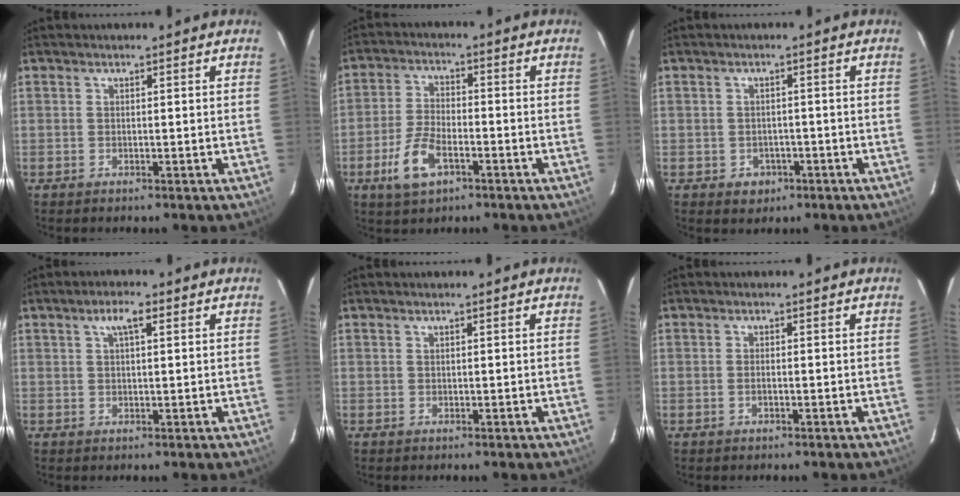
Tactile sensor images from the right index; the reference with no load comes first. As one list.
[{"total": 8.5, "force": [-4.1, 4.0, 6.3], "torque": [-0.143, -0.001, -0.073]}, {"total": 3.4, "force": [-1.4, 3.0, 0.7], "torque": [-0.019, 0.006, -0.011]}, {"total": 3.3, "force": [1.4, 1.1, 2.8], "torque": [-0.051, 0.010, 0.025]}, {"total": 0.0}, {"total": 0.9, "force": [-0.4, 0.2, 0.8], "torque": [-0.018, 0.001, -0.009]}]